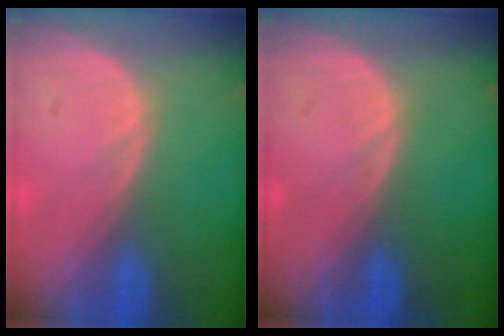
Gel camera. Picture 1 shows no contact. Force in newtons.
{"total": 0.0}